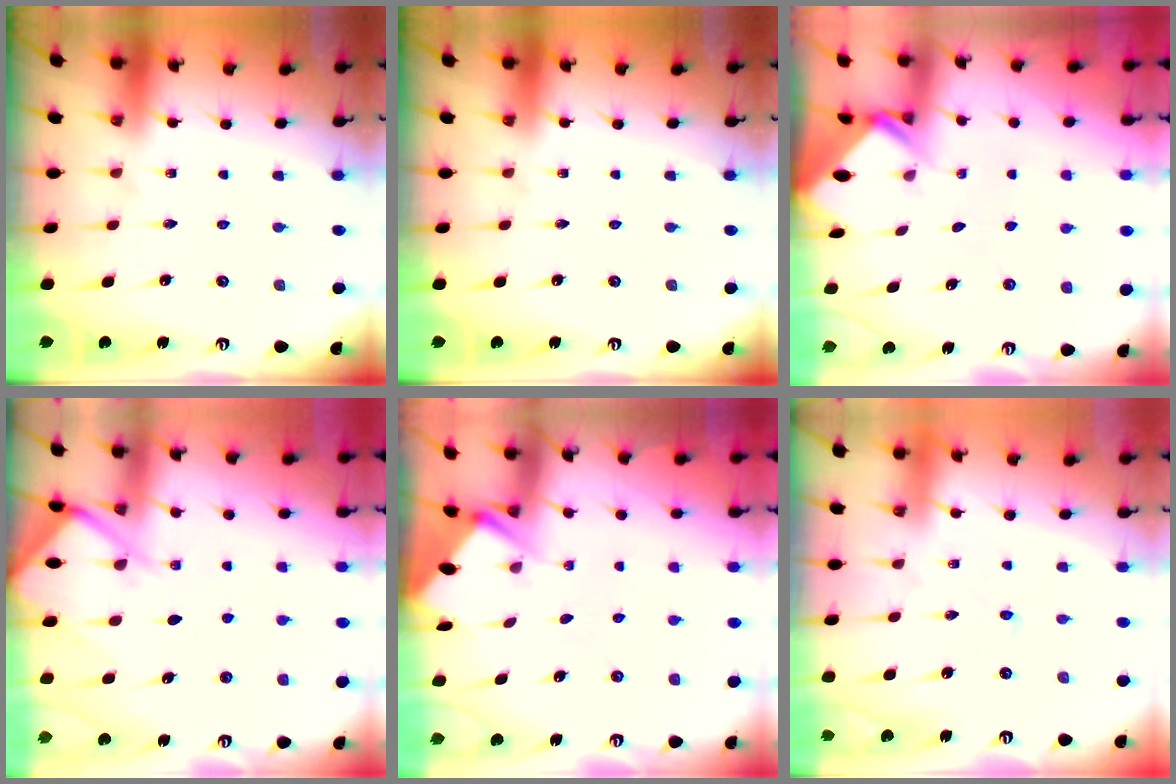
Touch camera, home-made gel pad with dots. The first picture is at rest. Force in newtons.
{"total": 0.0}
{"total": 2.6, "press": 2.6, "slide": 0.2}
{"total": 8.7, "press": 8.6, "slide": 0.9}
{"total": 2.9, "press": 2.9, "slide": 0.3}
{"total": 2.2, "press": 2.2, "slide": 0.2}